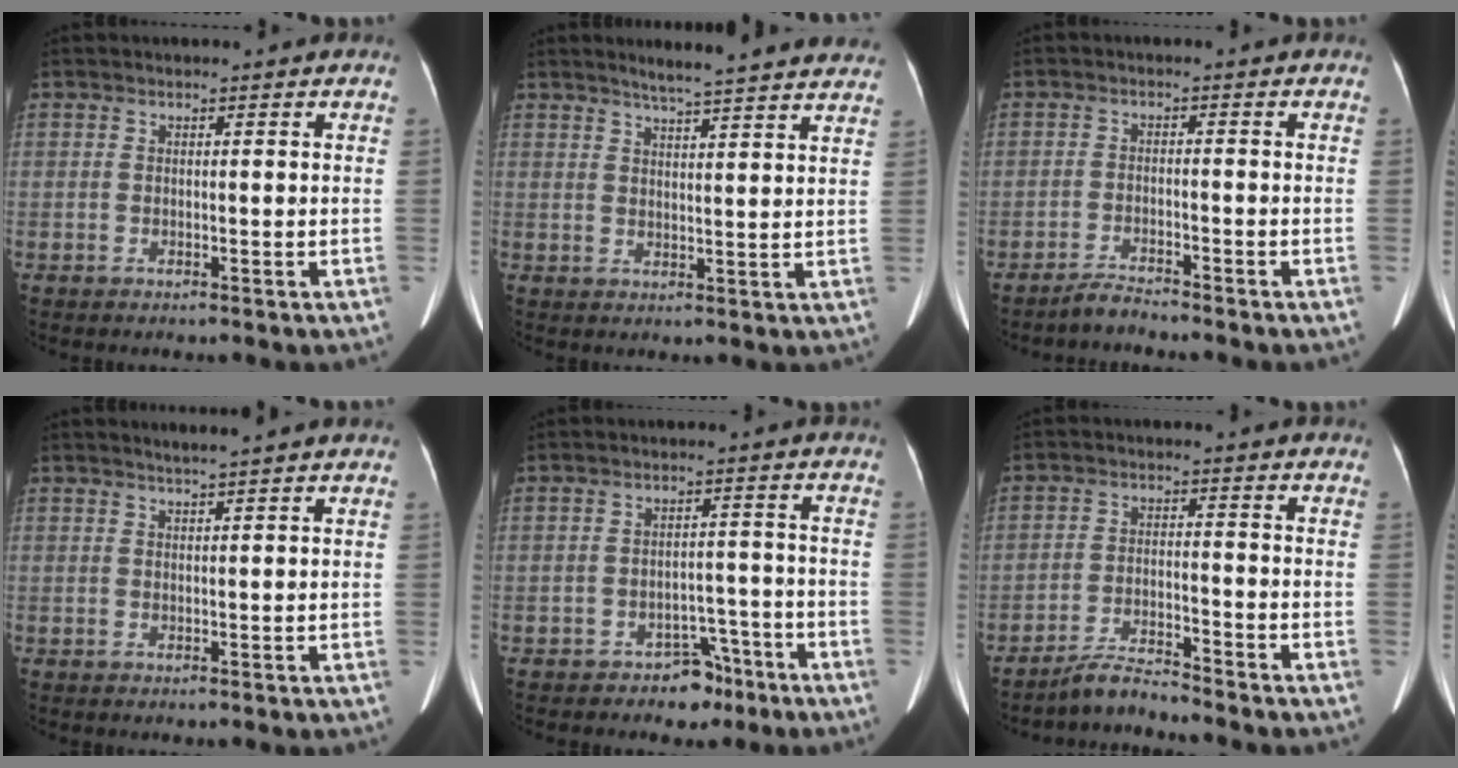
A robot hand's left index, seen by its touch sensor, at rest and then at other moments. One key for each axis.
{"total": 14.9, "fx": 13.5, "fy": 0.8, "fz": 6.2, "tx": -0.084, "ty": 0.000, "tz": 0.161}
{"total": 2.6, "fx": -2.6, "fy": -0.3, "fz": 0.4, "tx": -0.013, "ty": -0.013, "tz": -0.048}
{"total": 2.8, "fx": 2.4, "fy": -0.6, "fz": 1.3, "tx": -0.018, "ty": 0.006, "tz": 0.038}
{"total": 4.8, "fx": -3.5, "fy": 3.0, "fz": 1.5, "tx": -0.016, "ty": 0.017, "tz": -0.043}
{"total": 4.4, "fx": -4.3, "fy": -0.6, "fz": 0.5, "tx": -0.017, "ty": -0.016, "tz": -0.079}